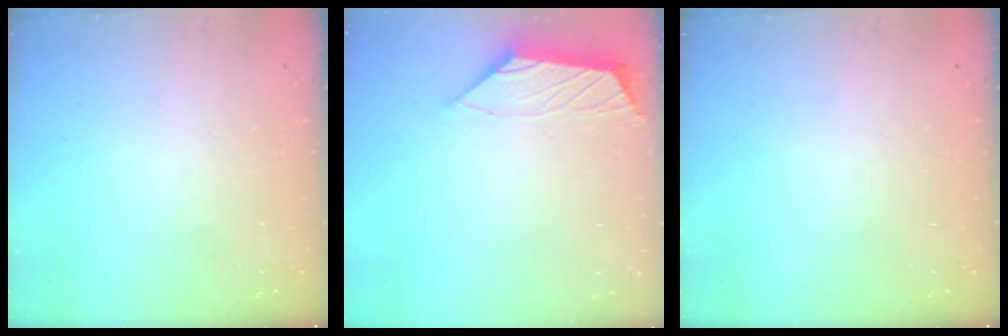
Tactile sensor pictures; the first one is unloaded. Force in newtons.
{"total": 1.6, "press": 1.5, "slide": 0.6}
{"total": 0.0}